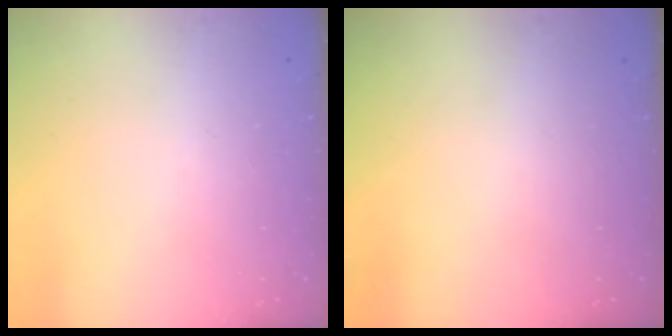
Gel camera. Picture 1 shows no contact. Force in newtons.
{"total": 0.0}